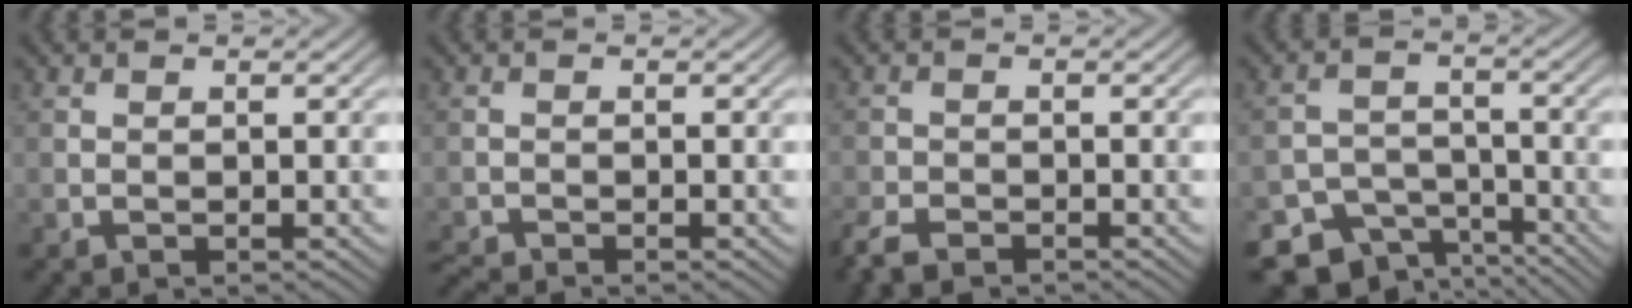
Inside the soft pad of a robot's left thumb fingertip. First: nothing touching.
{"total": 1.8, "force": [-1.7, 0.0, 0.4], "torque": [-0.011, -0.005, -0.038]}
{"total": 4.4, "force": [-3.5, 1.6, 2.1], "torque": [-0.045, -0.013, -0.075]}
{"total": 7.9, "force": [-5.9, 4.6, 2.4], "torque": [-0.032, -0.012, -0.095]}